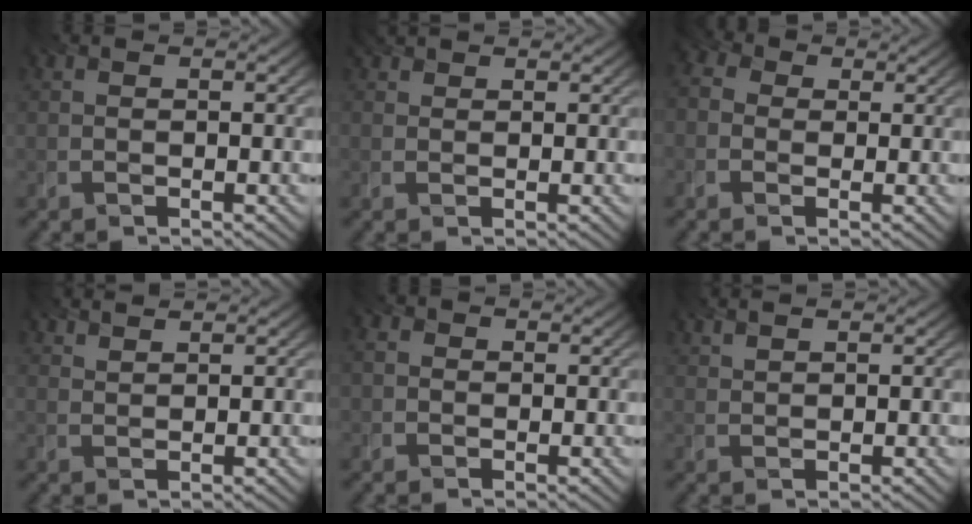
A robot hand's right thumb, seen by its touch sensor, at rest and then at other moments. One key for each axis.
{"total": 1.4, "fx": 1.4, "fy": 0.4, "fz": 0.0, "tx": -0.008, "ty": 0.007, "tz": 0.031}
{"total": 3.2, "fx": -0.1, "fy": 2.9, "fz": 1.2, "tx": -0.040, "ty": 0.007, "tz": -0.008}
{"total": 2.4, "fx": 2.3, "fy": 0.4, "fz": 0.6, "tx": -0.012, "ty": 0.001, "tz": 0.041}
{"total": 1.8, "fx": 0.3, "fy": 1.7, "fz": 0.3, "tx": -0.011, "ty": 0.001, "tz": -0.003}
{"total": 1.9, "fx": 1.8, "fy": 0.3, "fz": 0.6, "tx": -0.015, "ty": 0.004, "tz": 0.032}